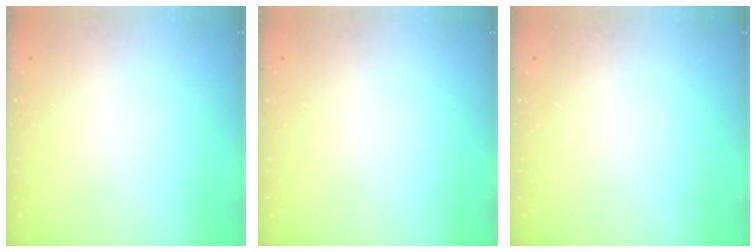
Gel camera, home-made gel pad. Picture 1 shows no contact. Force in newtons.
{"total": 0.0}
{"total": 0.0}